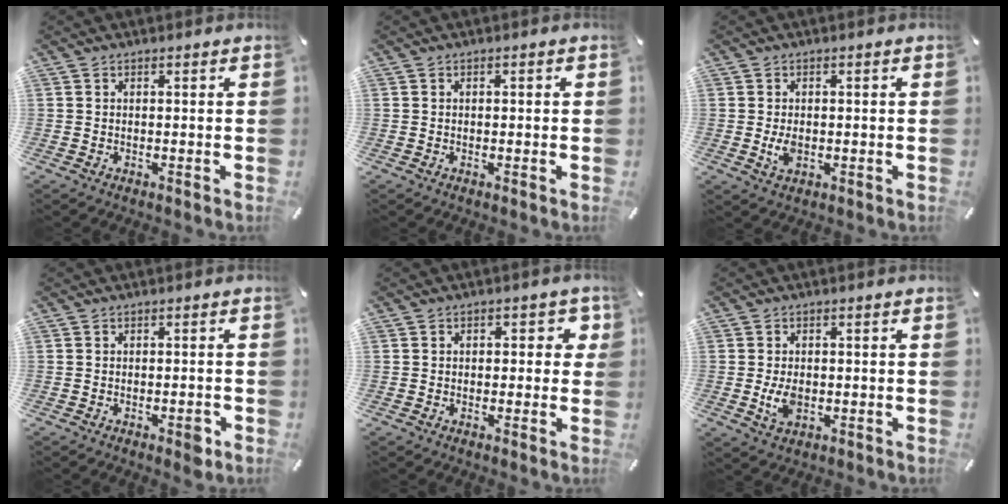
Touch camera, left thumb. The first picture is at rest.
{"total": 0.6, "force": [-0.1, 0.4, 0.4], "torque": [-0.008, 0.002, -0.003]}
{"total": 3.5, "force": [-0.4, 2.3, 2.6], "torque": [-0.060, -0.001, -0.010]}
{"total": 3.0, "force": [-1.3, 1.2, 2.4], "torque": [-0.037, 0.009, -0.022]}
{"total": 4.0, "force": [0.5, 2.8, 2.8], "torque": [-0.024, 0.000, -0.001]}
{"total": 4.8, "force": [-0.7, 3.2, 3.6], "torque": [-0.089, -0.004, -0.017]}